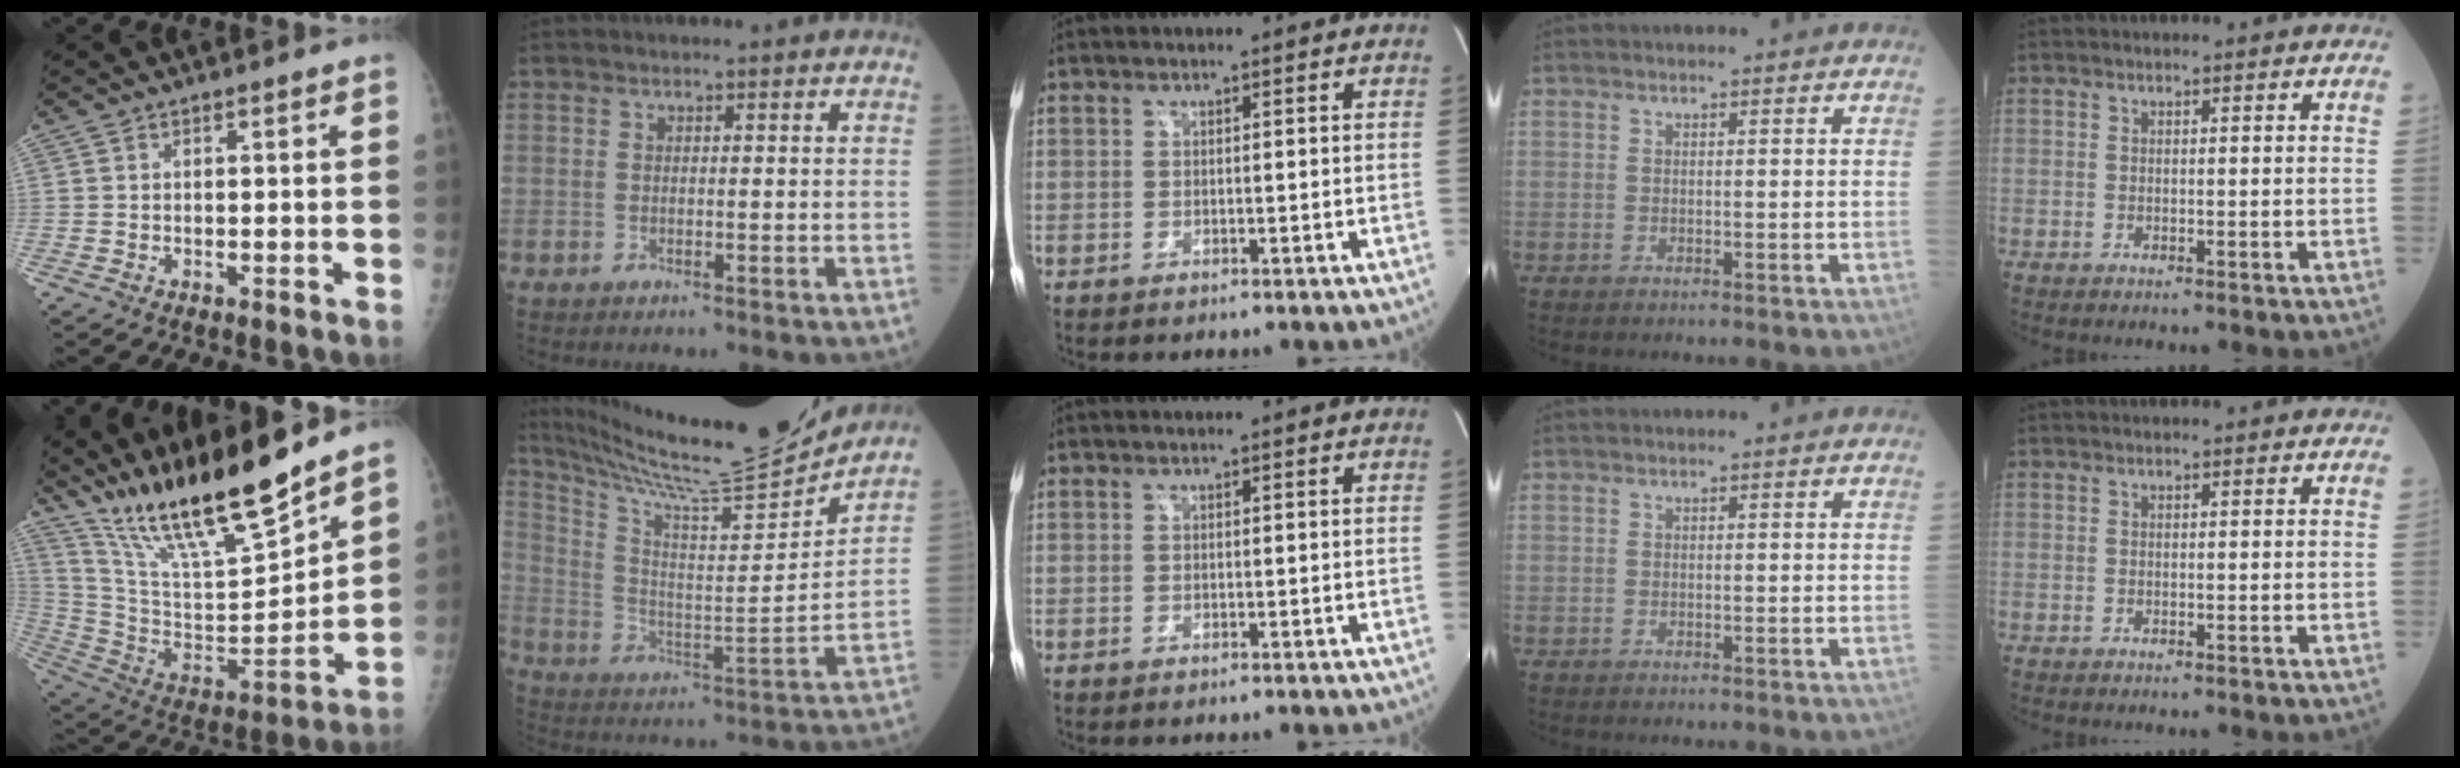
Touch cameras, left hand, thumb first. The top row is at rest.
{"thumb": {"total": 22.4, "force": [18.4, 3.0, 12.3], "torque": [-0.192, -0.096, 0.337]}, "index": {"total": 20.3, "force": [19.1, -1.3, 6.8], "torque": [-0.146, -0.057, 0.305]}}